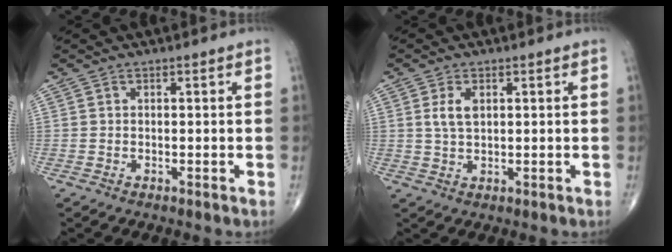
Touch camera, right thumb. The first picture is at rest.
{"total": 3.5, "force": [1.0, 1.8, 2.8], "torque": [-0.056, -0.002, 0.022]}